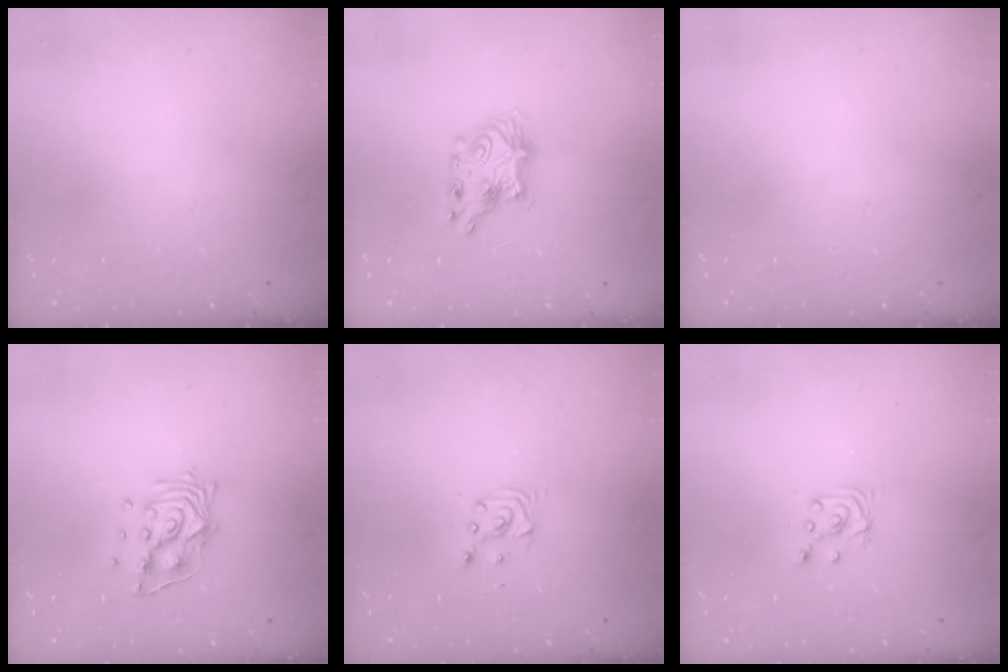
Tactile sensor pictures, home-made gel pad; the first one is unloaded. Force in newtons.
{"total": 7.2, "press": 7.2, "slide": 0.4}
{"total": 0.0}
{"total": 11.1, "press": 11.1, "slide": 1.4}
{"total": 3.2, "press": 3.2, "slide": 0.4}
{"total": 3.8, "press": 3.8, "slide": 0.3}